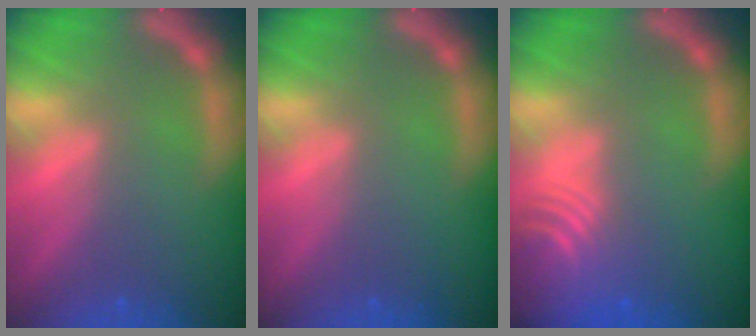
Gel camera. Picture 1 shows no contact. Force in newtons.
{"total": 0.0}
{"total": 8.0}